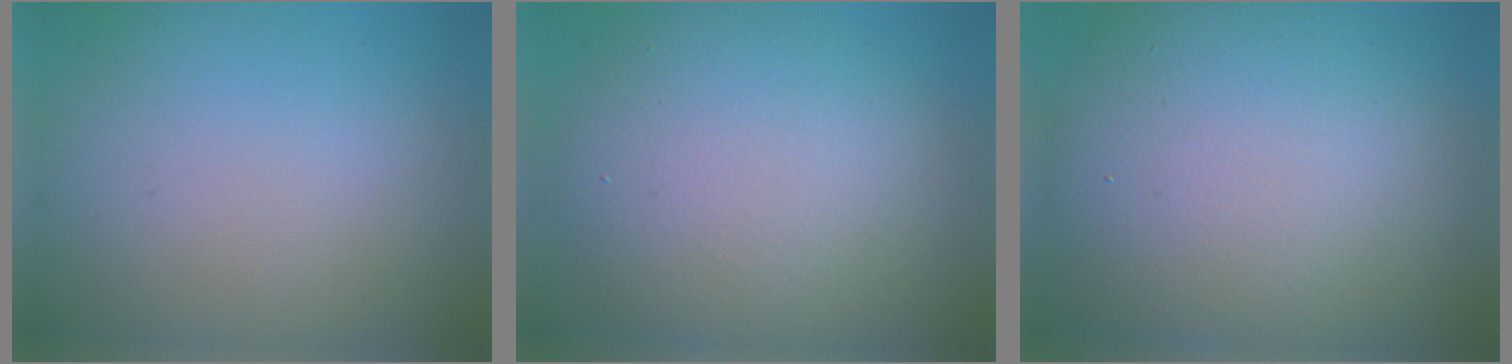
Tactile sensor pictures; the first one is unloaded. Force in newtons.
{"total": 8.5, "press": 8.5, "slide": 0.8}
{"total": 13.1, "press": 13.1, "slide": 0.8}